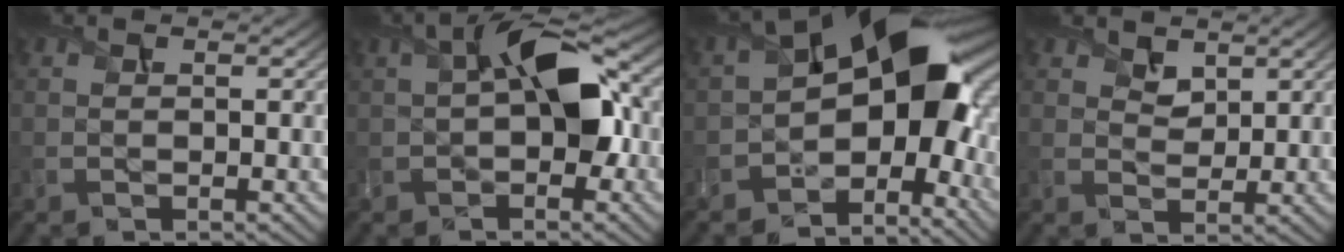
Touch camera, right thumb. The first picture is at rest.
{"total": 9.4, "force": [0.0, 4.7, 8.1], "torque": [-0.135, 0.019, -0.011]}
{"total": 14.1, "force": [-1.3, 8.4, 11.2], "torque": [-0.150, -0.006, -0.035]}
{"total": 2.8, "force": [1.8, 1.7, 1.3], "torque": [-0.031, -0.005, 0.032]}